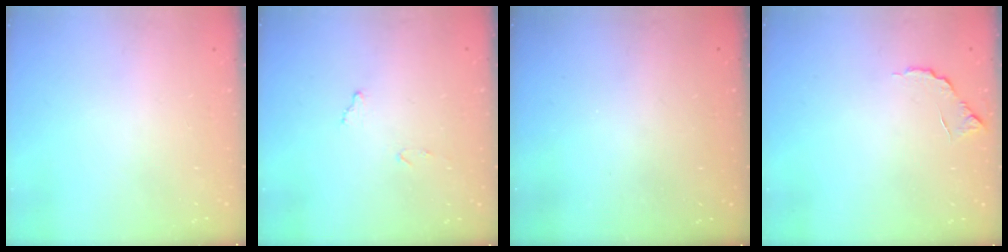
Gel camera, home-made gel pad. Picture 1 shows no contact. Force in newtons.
{"total": 7.1, "press": 7.1, "slide": 0.4}
{"total": 3.2, "press": 3.2, "slide": 0.1}
{"total": 6.5, "press": 6.5, "slide": 0.5}